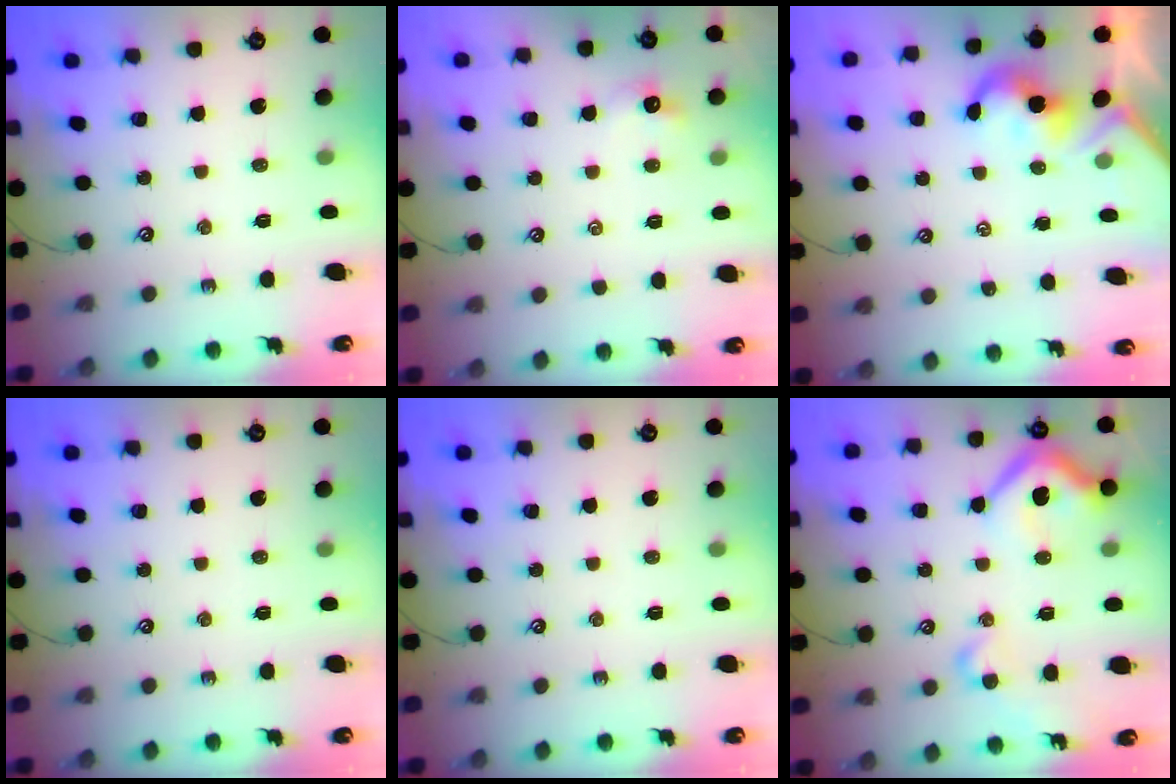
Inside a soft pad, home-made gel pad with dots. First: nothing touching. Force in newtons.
{"total": 1.2, "press": 1.0, "slide": 0.6}
{"total": 2.1, "press": 2.0, "slide": 0.5}
{"total": 0.0}
{"total": 0.0}
{"total": 14.4, "press": 14.2, "slide": 2.0}